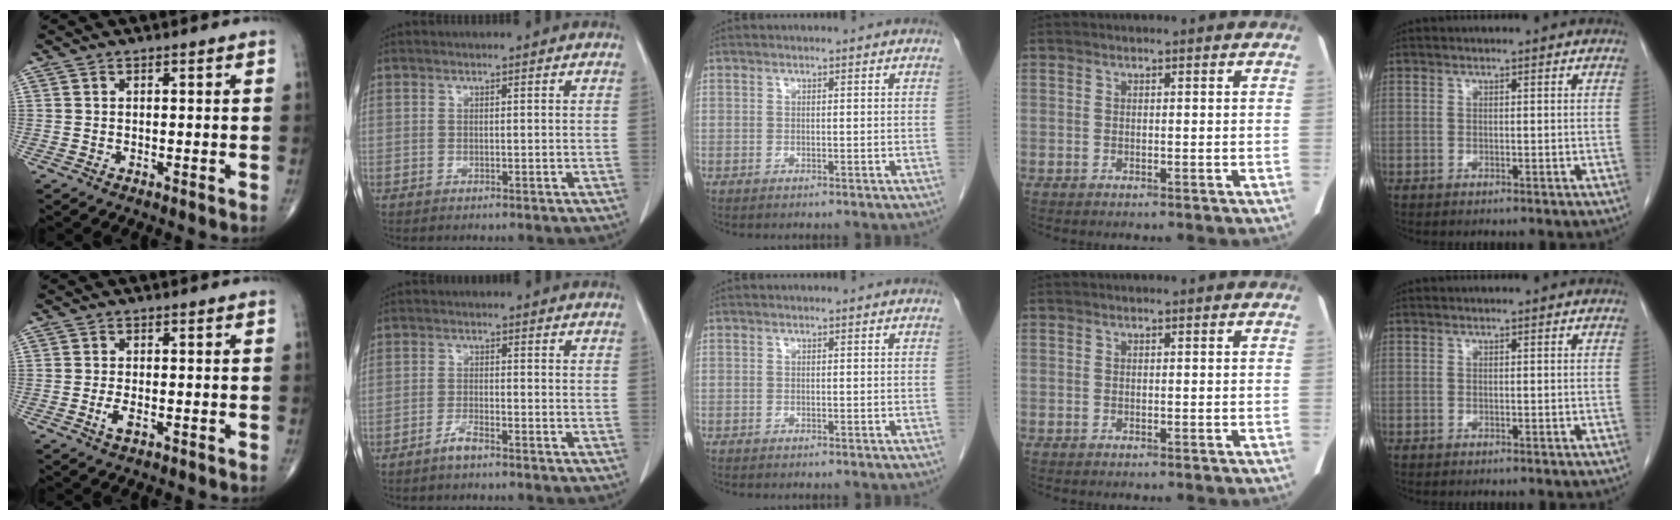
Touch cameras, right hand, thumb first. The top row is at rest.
{"thumb": {"total": 2.3, "force": [-0.9, 1.0, 1.9], "torque": [-0.042, -0.001, -0.017]}, "index": {"total": 2.3, "force": [-1.8, 0.2, 1.3], "torque": [-0.031, -0.003, -0.033]}}